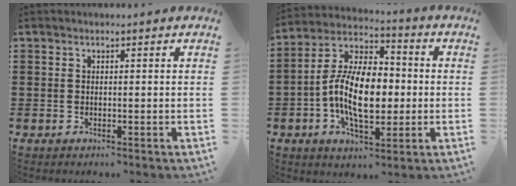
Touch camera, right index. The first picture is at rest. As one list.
[{"total": 12.5, "force": [-1.5, 6.8, 10.4], "torque": [-0.232, 0.005, -0.032]}]